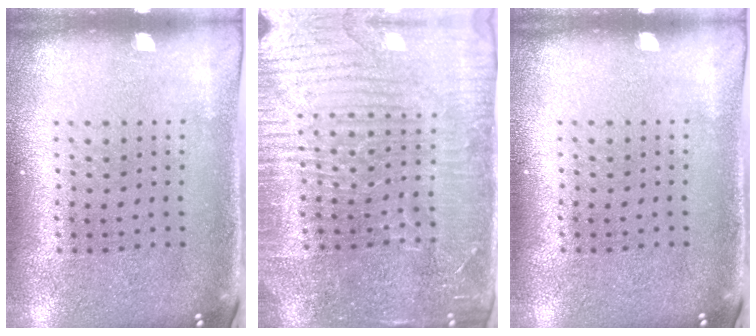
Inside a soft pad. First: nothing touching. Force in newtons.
{"total": 4.3, "press": 4.1, "slide": 1.5}
{"total": 0.0}